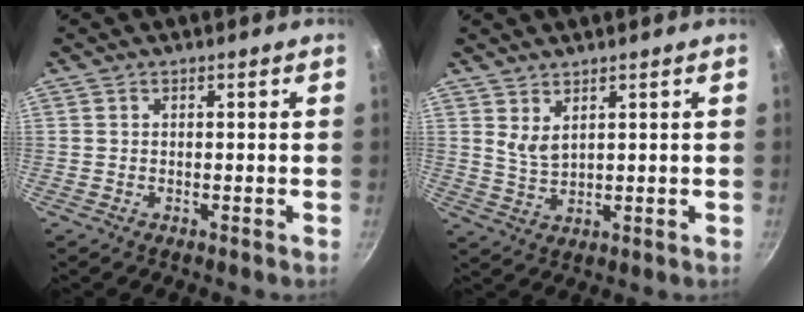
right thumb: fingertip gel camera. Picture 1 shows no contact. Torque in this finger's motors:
{"motor_torque": [0.30, 0.35, 0.15, -0.30, 0.02]}